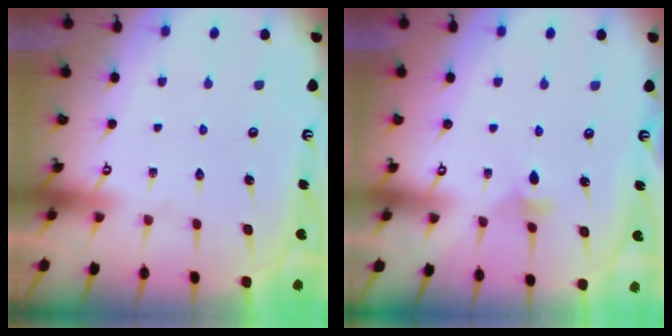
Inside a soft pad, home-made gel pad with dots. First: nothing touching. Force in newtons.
{"total": 3.4, "press": 3.3, "slide": 0.6}